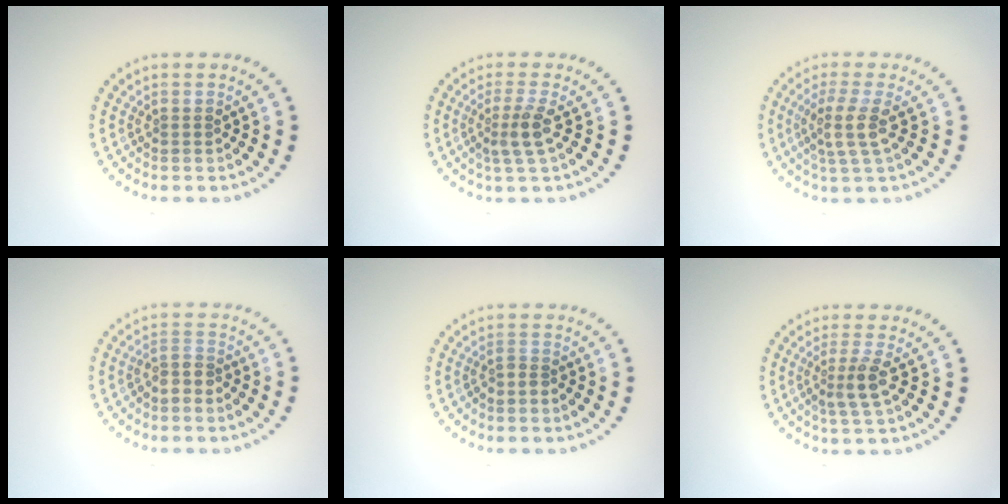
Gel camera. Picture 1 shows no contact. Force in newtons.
{"total": 2.4, "press": 1.8, "slide": 1.5}
{"total": 3.0, "press": 2.3, "slide": 1.8}
{"total": 1.6, "press": 1.1, "slide": 1.1}
{"total": 0.8, "press": 0.5, "slide": 0.7}
{"total": 2.4, "press": 1.8, "slide": 1.5}